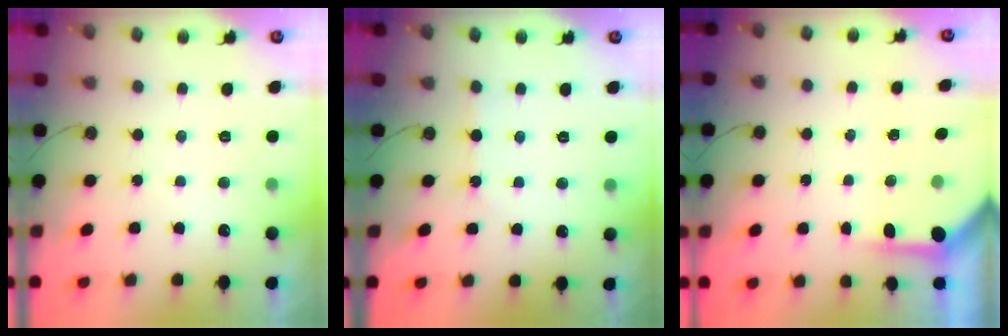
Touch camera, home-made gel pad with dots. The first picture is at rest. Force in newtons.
{"total": 2.6, "press": 2.6, "slide": 0.4}
{"total": 4.0, "press": 4.0, "slide": 0.3}